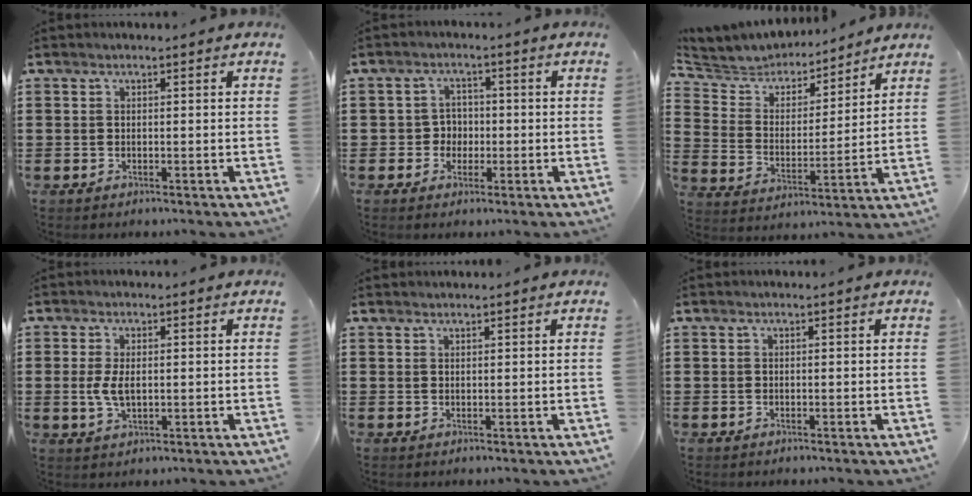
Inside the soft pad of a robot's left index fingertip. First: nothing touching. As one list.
[{"total": 3.1, "force": [-0.7, 2.8, 1.1], "torque": [-0.031, 0.004, -0.019]}, {"total": 5.1, "force": [4.9, 1.3, -0.1], "torque": [-0.034, -0.035, 0.080]}, {"total": 3.9, "force": [0.1, 1.9, 3.4], "torque": [-0.082, -0.001, -0.003]}, {"total": 0.7, "force": [0.7, 0.0, 0.1], "torque": [-0.004, -0.001, 0.015]}, {"total": 0.0}]